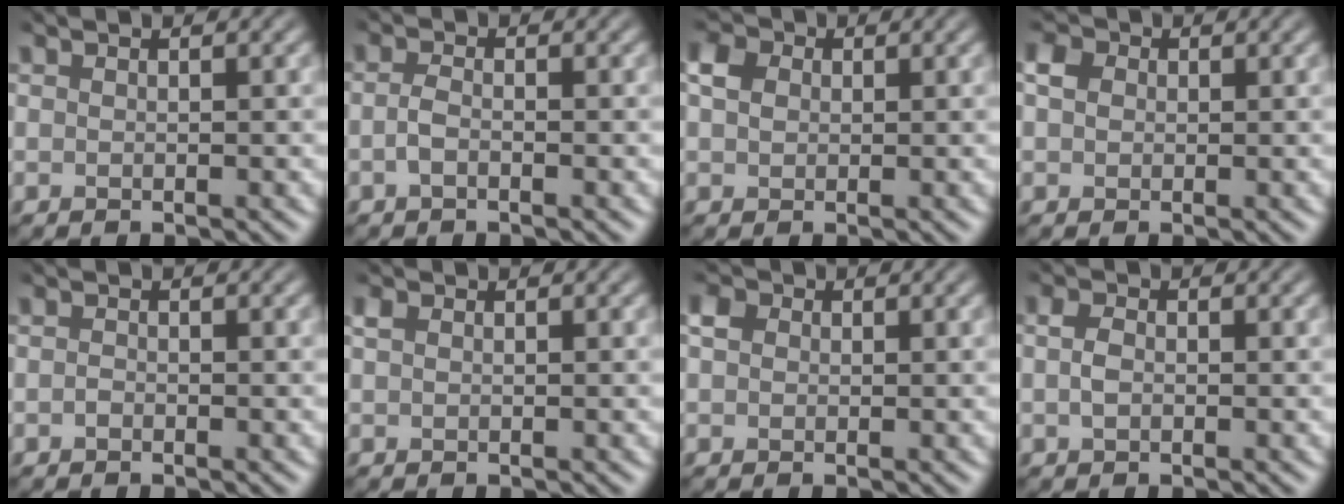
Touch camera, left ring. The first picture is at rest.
{"total": 1.4, "force": [-1.4, 0.1, 0.1], "torque": [-0.014, 0.004, -0.024]}
{"total": 1.5, "force": [-0.1, 1.5, 0.0], "torque": [-0.013, 0.007, -0.002]}
{"total": 1.3, "force": [-0.3, 1.2, -0.3], "torque": [-0.007, 0.007, -0.005]}
{"total": 1.2, "force": [-1.1, -0.2, -0.5], "torque": [0.001, 0.004, -0.015]}
{"total": 0.0}
{"total": 1.2, "force": [-0.4, 1.0, -0.4], "torque": [-0.002, 0.006, -0.007]}
{"total": 1.2, "force": [-1.0, 0.6, 0.2], "torque": [-0.018, 0.003, -0.013]}